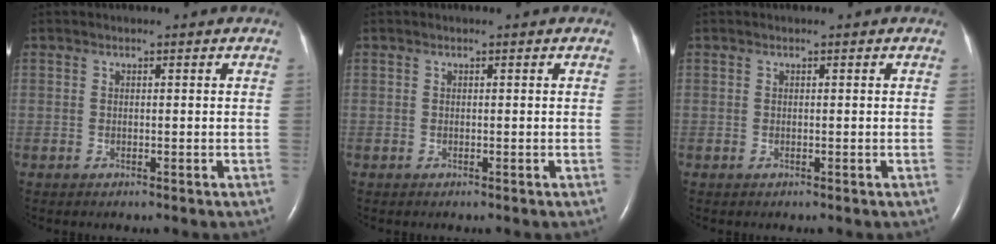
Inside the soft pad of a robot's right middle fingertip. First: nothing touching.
{"total": 0.0}
{"total": 0.0}